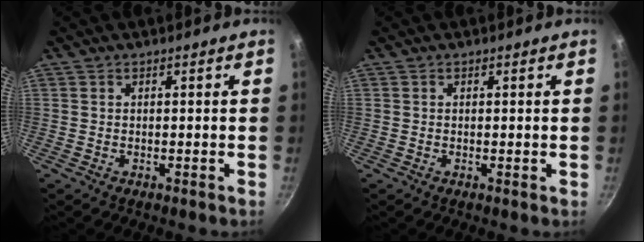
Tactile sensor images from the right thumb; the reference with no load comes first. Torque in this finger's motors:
{"motor_torque": [0.56, 0.26, -0.50, -0.02, 0.00]}